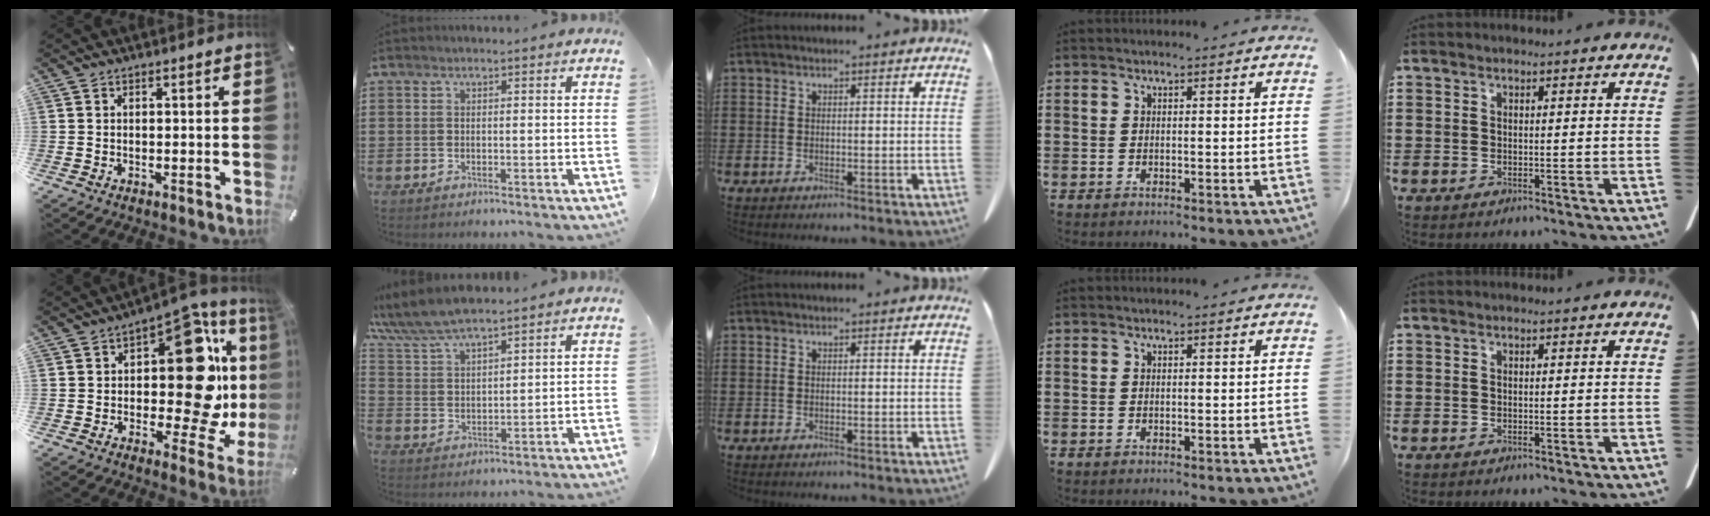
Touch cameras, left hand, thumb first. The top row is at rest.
{"thumb": {"total": 23.2, "force": [2.4, 11.7, 19.9], "torque": [-0.276, -0.027, 0.036]}, "index": {"total": 6.6, "force": [5.9, 1.2, 2.5], "torque": [-0.069, -0.016, 0.109]}}